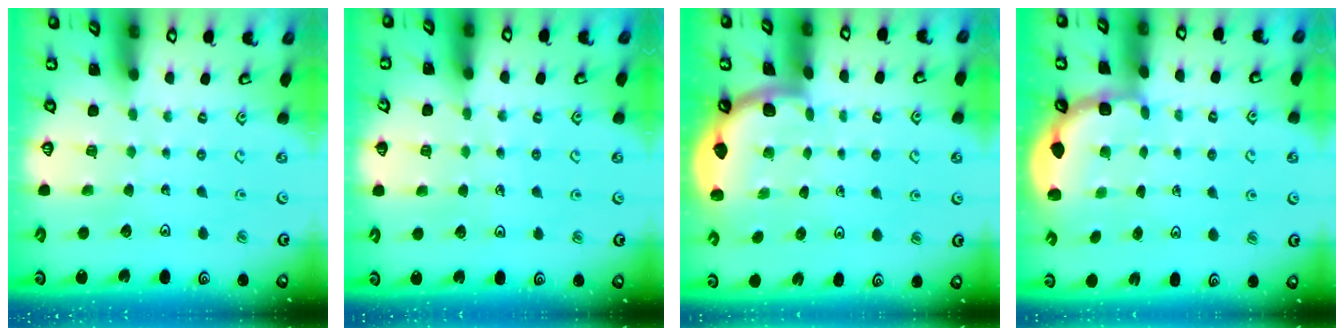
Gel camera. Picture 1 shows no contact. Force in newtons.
{"total": 5.0, "press": 4.9, "slide": 1.1}
{"total": 1.3, "press": 1.3, "slide": 0.1}
{"total": 2.9, "press": 2.5, "slide": 1.4}